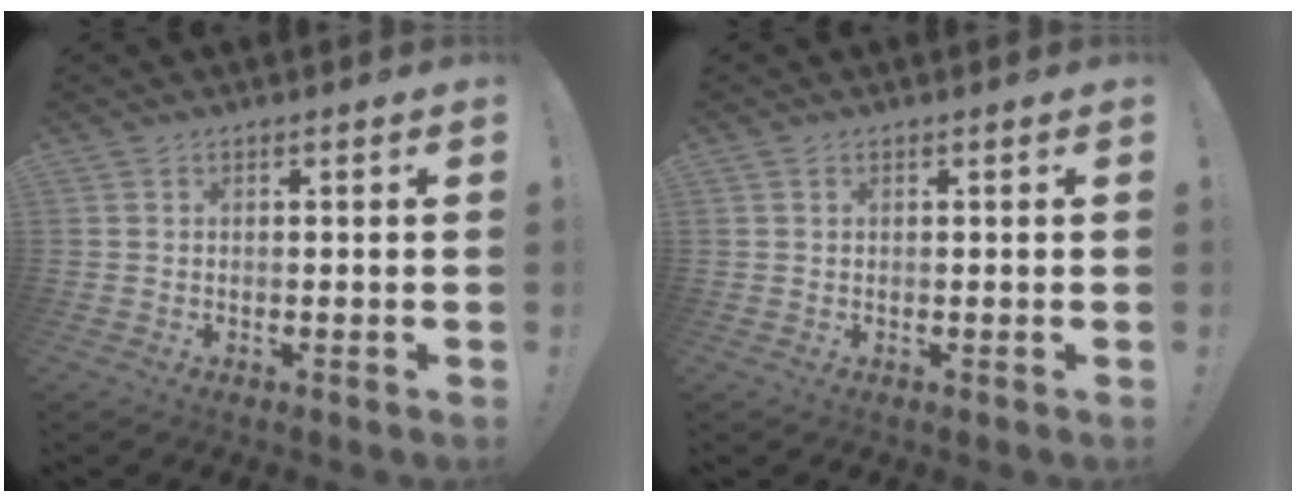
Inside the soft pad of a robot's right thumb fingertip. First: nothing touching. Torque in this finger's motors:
{"motor_torque": [0.16, 0.03, 0.15, -0.07, 0.00]}